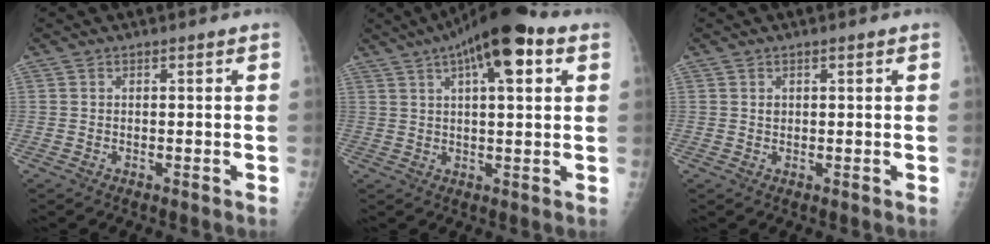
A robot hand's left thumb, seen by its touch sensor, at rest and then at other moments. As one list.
[{"total": 13.9, "force": [6.3, 4.4, 11.6], "torque": [-0.161, 0.012, 0.090]}, {"total": 1.0, "force": [0.3, 0.7, 0.6], "torque": [0.001, 0.001, 0.007]}]